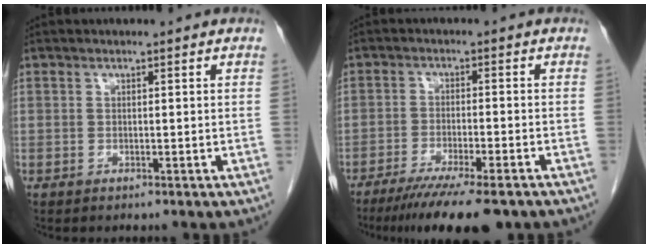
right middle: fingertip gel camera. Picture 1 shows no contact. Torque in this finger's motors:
{"motor_torque": [0.35, -0.32, 0.28, 0.08]}